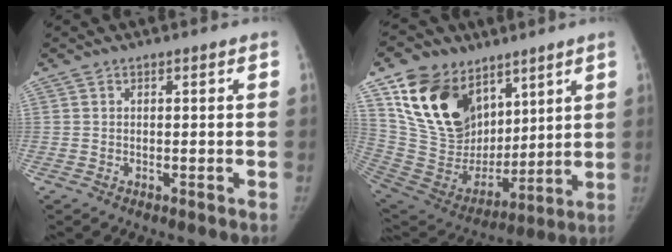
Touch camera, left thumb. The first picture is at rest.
{"total": 22.8, "force": [12.2, 15.1, 11.9], "torque": [-0.189, -0.038, 0.241]}